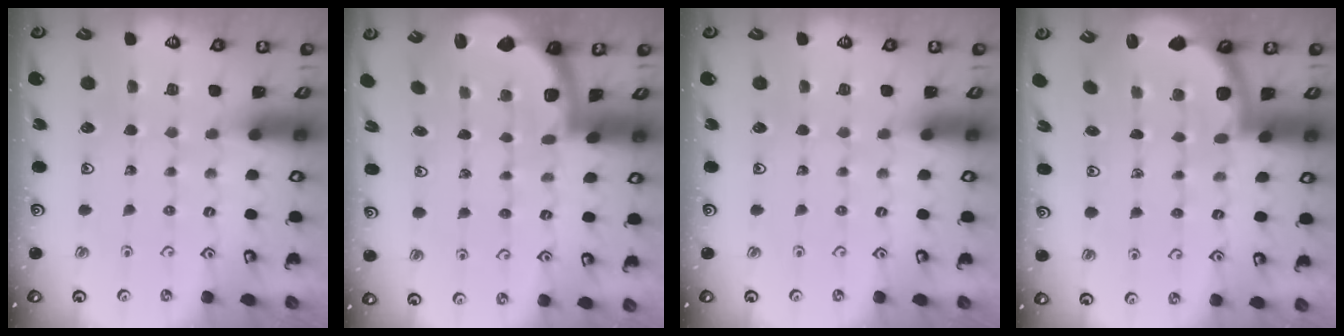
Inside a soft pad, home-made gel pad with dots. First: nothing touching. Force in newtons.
{"total": 2.0, "press": 1.9, "slide": 0.5}
{"total": 0.0}
{"total": 2.6, "press": 2.5, "slide": 0.6}